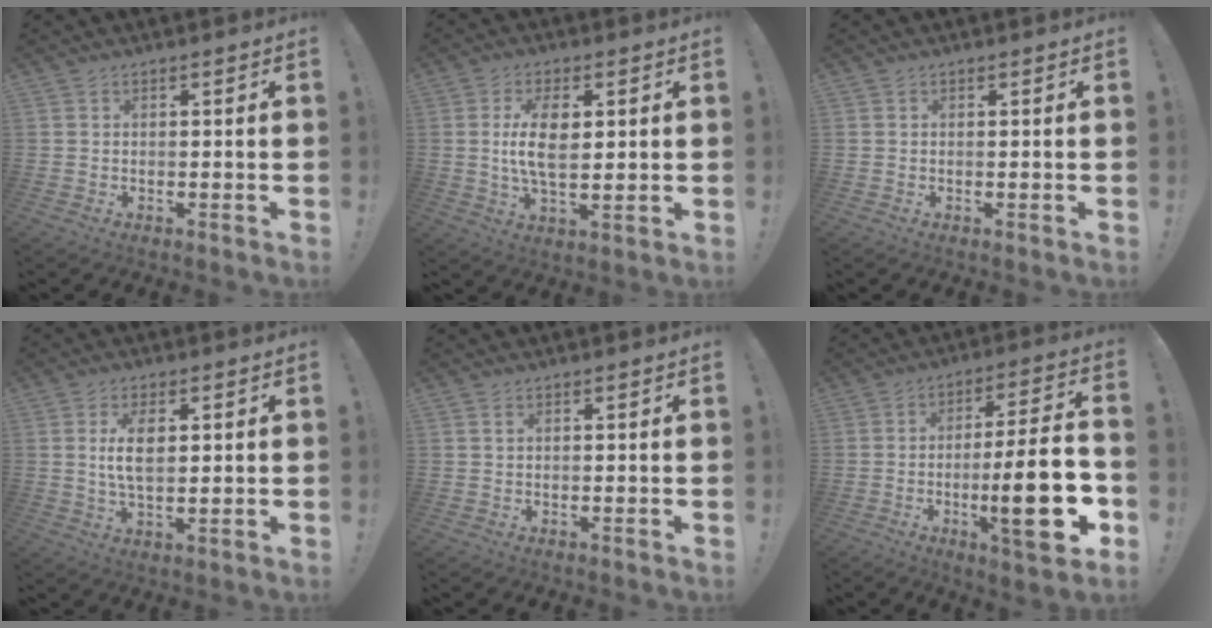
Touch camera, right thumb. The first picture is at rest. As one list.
[{"total": 10.0, "force": [1.6, 4.5, 8.8], "torque": [-0.154, -0.007, 0.020]}, {"total": 0.0}, {"total": 7.4, "force": [1.4, 3.4, 6.4], "torque": [-0.116, -0.006, 0.018]}, {"total": 0.7, "force": [0.3, 0.3, 0.6], "torque": [-0.013, 0.001, 0.006]}, {"total": 21.5, "force": [-5.4, 4.8, 20.3], "torque": [-0.312, 0.012, -0.081]}]